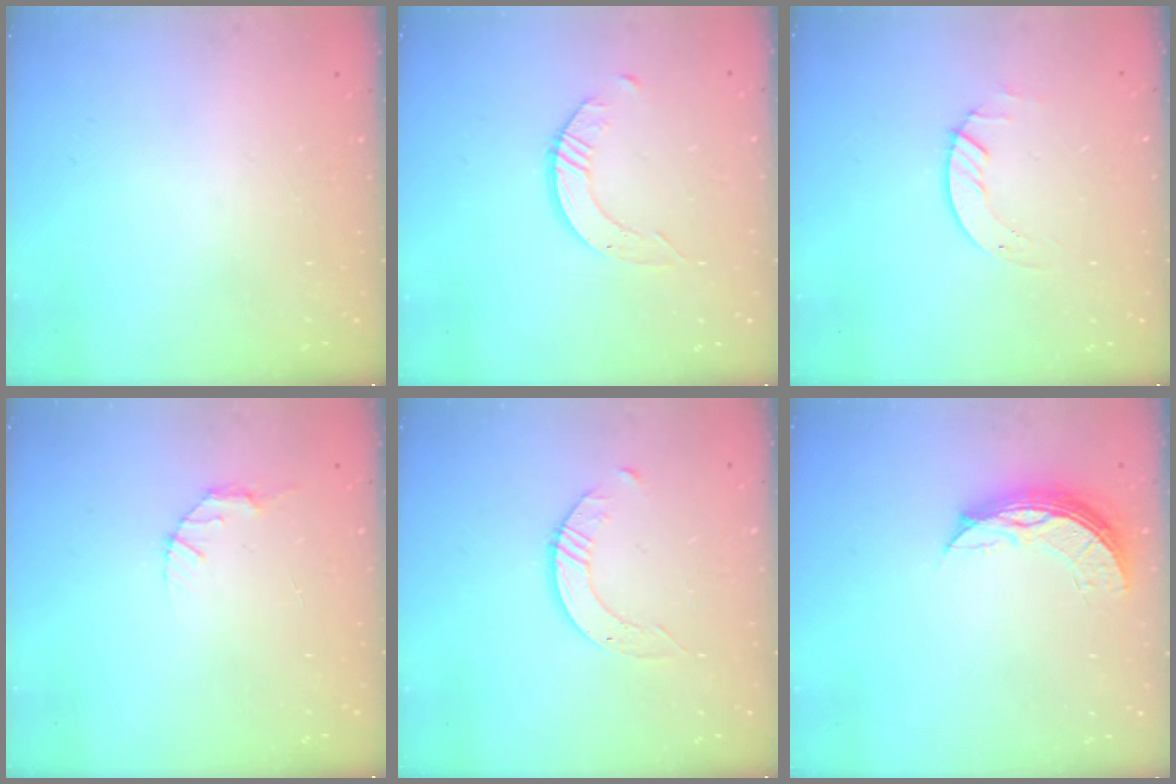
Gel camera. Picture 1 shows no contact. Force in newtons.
{"total": 3.1, "press": 3.1, "slide": 0.3}
{"total": 2.0, "press": 2.0, "slide": 0.2}
{"total": 2.8, "press": 2.8, "slide": 0.4}
{"total": 3.2, "press": 3.1, "slide": 0.4}
{"total": 8.8, "press": 8.7, "slide": 0.6}